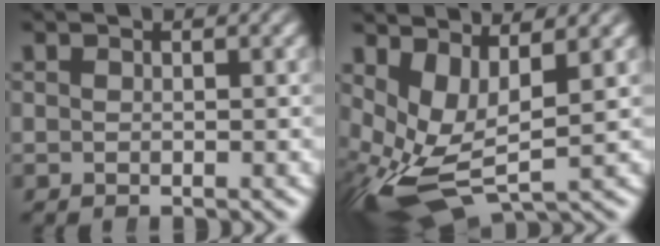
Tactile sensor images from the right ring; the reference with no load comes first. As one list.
[{"total": 7.6, "force": [-2.2, 5.0, 5.3], "torque": [-0.141, -0.054, -0.015]}]